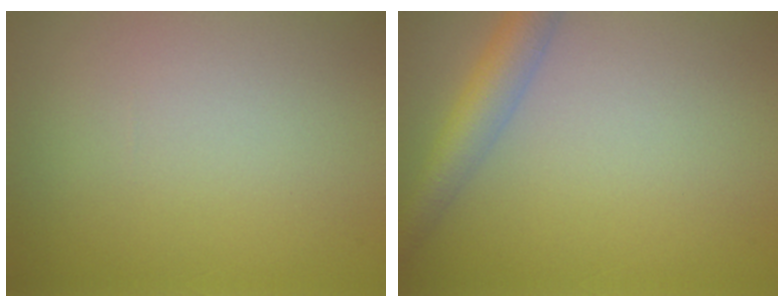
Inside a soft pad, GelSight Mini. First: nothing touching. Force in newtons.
{"total": 4.0, "press": 4.0, "slide": 0.3}